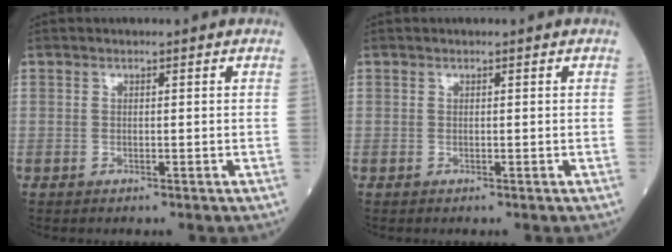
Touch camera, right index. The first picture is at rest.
{"total": 0.0}